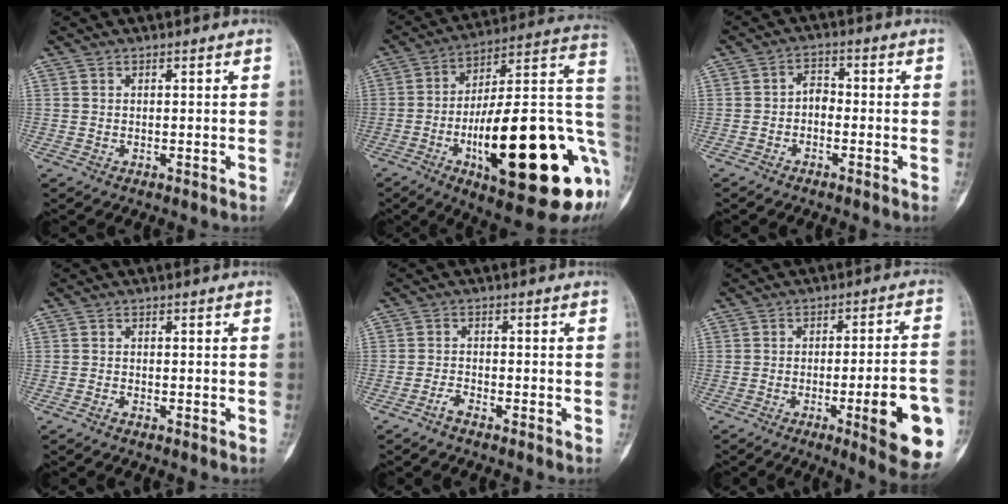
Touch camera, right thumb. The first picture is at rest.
{"total": 32.7, "force": [-8.3, 9.8, 30.0], "torque": [-0.385, 0.012, -0.117]}
{"total": 3.0, "force": [-1.1, 2.0, 1.9], "torque": [-0.020, 0.020, -0.030]}
{"total": 0.6, "force": [-0.5, 0.2, 0.3], "torque": [-0.008, 0.000, -0.012]}
{"total": 1.9, "force": [-1.6, 0.4, 1.0], "torque": [-0.025, 0.007, -0.035]}
{"total": 15.9, "force": [-5.4, 2.9, 14.7], "torque": [-0.168, 0.017, -0.063]}